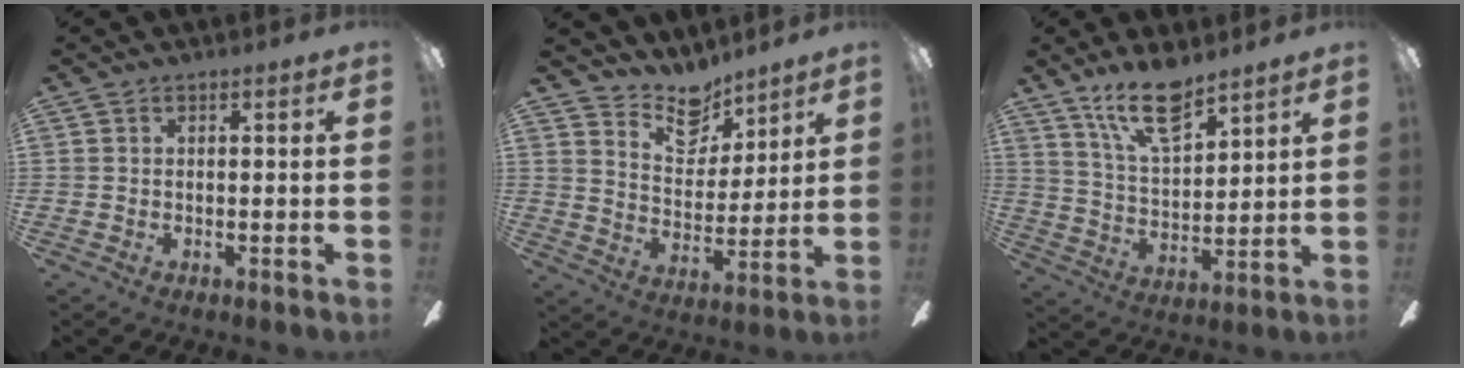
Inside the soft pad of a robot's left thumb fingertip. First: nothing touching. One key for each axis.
{"total": 11.2, "fx": 9.4, "fy": 5.1, "fz": 3.4, "tx": -0.055, "ty": -0.063, "tz": 0.175}
{"total": 11.2, "fx": 8.2, "fy": 4.1, "fz": 6.3, "tx": -0.103, "ty": -0.043, "tz": 0.146}